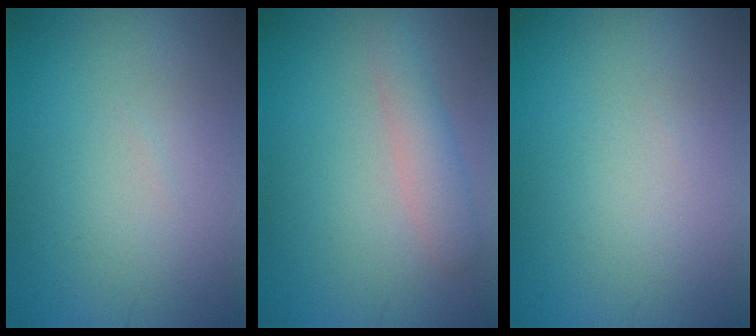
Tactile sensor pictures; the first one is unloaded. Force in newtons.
{"total": 2.4, "press": 2.3, "slide": 0.1}
{"total": 0.0}